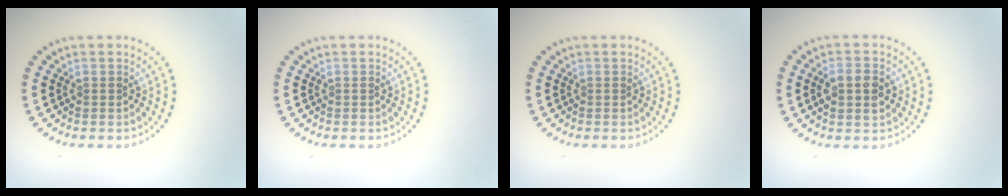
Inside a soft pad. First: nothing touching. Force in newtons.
{"total": 0.0}
{"total": 0.0}
{"total": 2.7, "press": 2.7, "slide": 0.1}